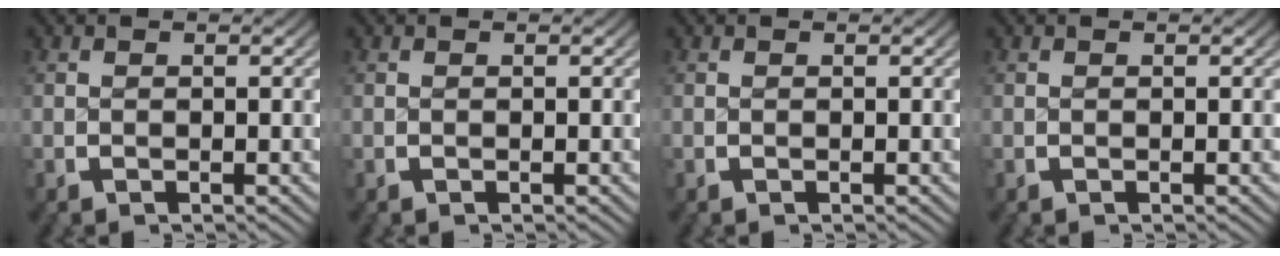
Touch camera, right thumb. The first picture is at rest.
{"total": 0.0}
{"total": 0.0}
{"total": 0.0}